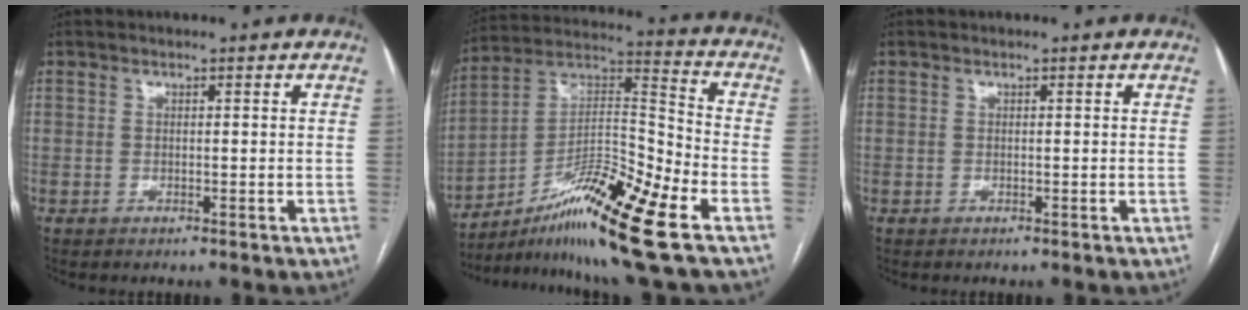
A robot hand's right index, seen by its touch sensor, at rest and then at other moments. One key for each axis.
{"total": 18.1, "fx": -10.7, "fy": 0.4, "fz": 14.6, "tx": -0.274, "ty": -0.001, "tz": -0.181}
{"total": 0.0}